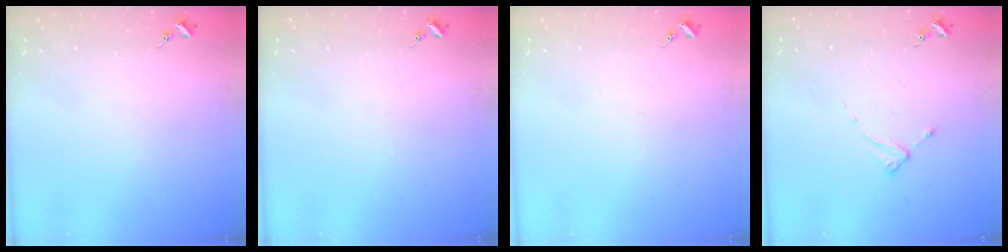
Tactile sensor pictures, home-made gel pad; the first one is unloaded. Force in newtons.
{"total": 0.0}
{"total": 0.0}
{"total": 2.4, "press": 2.4, "slide": 0.3}